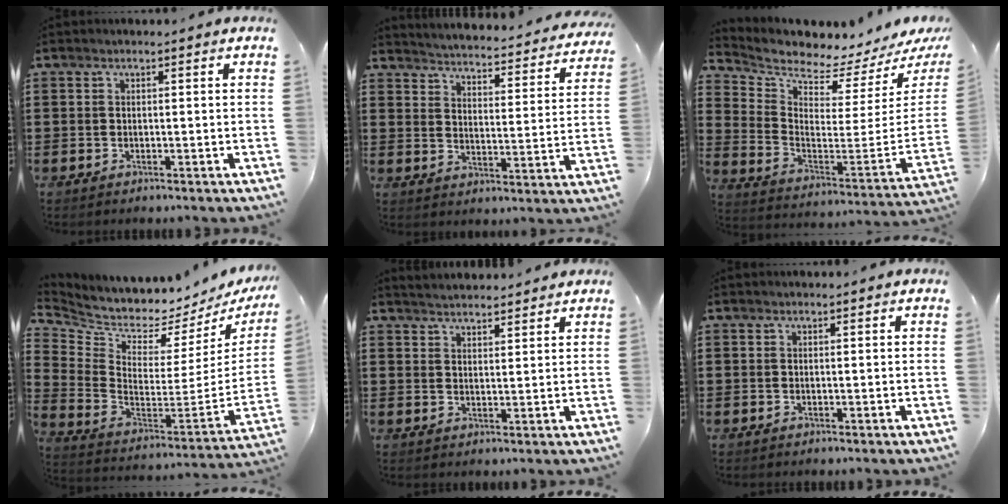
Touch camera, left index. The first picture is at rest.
{"total": 3.6, "force": [3.5, -0.5, 0.1], "torque": [-0.024, -0.037, 0.053]}
{"total": 3.7, "force": [3.6, 0.2, 0.9], "torque": [-0.038, -0.065, 0.054]}
{"total": 3.7, "force": [3.5, 1.1, 0.9], "torque": [-0.047, -0.057, 0.051]}
{"total": 2.7, "force": [2.7, 0.0, 0.0], "torque": [-0.007, -0.005, 0.052]}
{"total": 0.0}